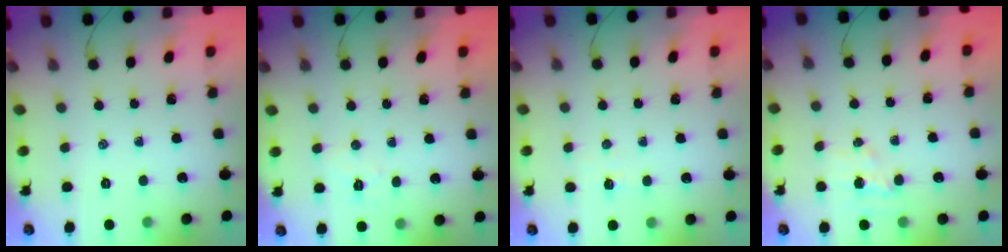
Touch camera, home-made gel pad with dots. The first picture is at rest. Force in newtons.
{"total": 4.5, "press": 4.4, "slide": 0.9}
{"total": 2.6, "press": 2.5, "slide": 0.8}
{"total": 4.6, "press": 4.5, "slide": 1.0}